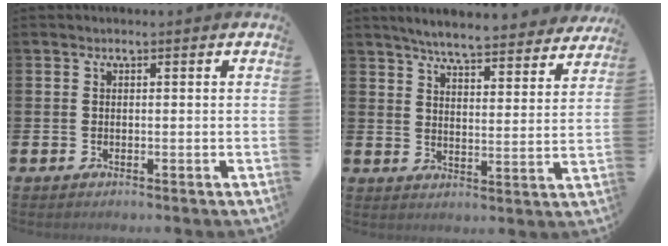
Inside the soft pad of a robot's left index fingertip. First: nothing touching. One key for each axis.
{"total": 6.3, "fx": 6.1, "fy": 0.3, "fz": 1.7, "tx": -0.045, "ty": -0.042, "tz": 0.103}